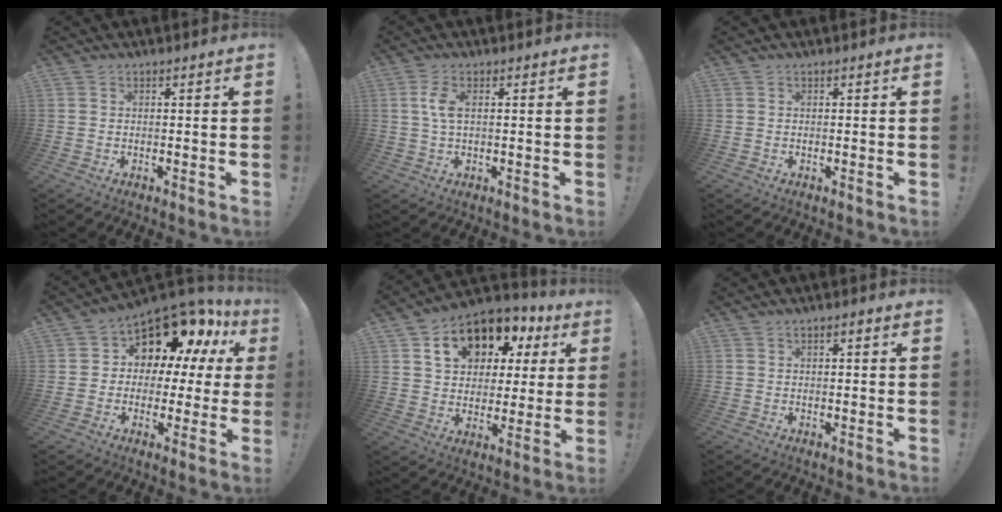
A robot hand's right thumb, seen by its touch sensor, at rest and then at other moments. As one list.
[{"total": 4.2, "force": [0.6, 1.6, 3.9], "torque": [-0.077, -0.001, 0.007]}, {"total": 0.0}, {"total": 12.6, "force": [7.6, 7.2, 7.0], "torque": [-0.101, -0.068, 0.134]}, {"total": 14.9, "force": [7.1, 10.5, 7.9], "torque": [-0.125, -0.033, 0.131]}, {"total": 1.1, "force": [0.3, 0.4, 0.9], "torque": [-0.024, 0.005, 0.005]}]